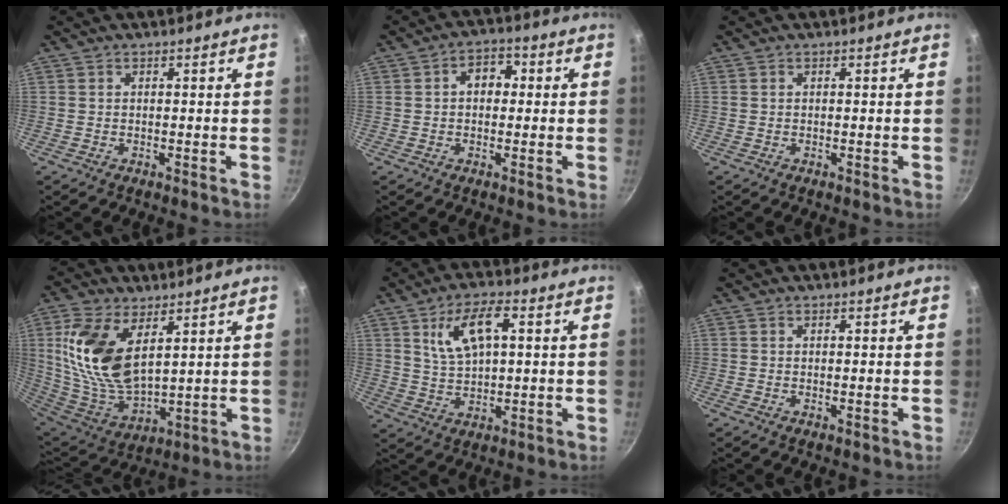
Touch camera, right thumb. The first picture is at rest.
{"total": 5.3, "force": [0.6, 3.9, 3.6], "torque": [-0.021, 0.017, 0.001]}
{"total": 0.0}
{"total": 17.7, "force": [6.1, 9.4, 13.7], "torque": [-0.272, -0.039, 0.131]}
{"total": 9.7, "force": [3.1, 4.5, 8.0], "torque": [-0.133, 0.003, 0.063]}
{"total": 0.0}